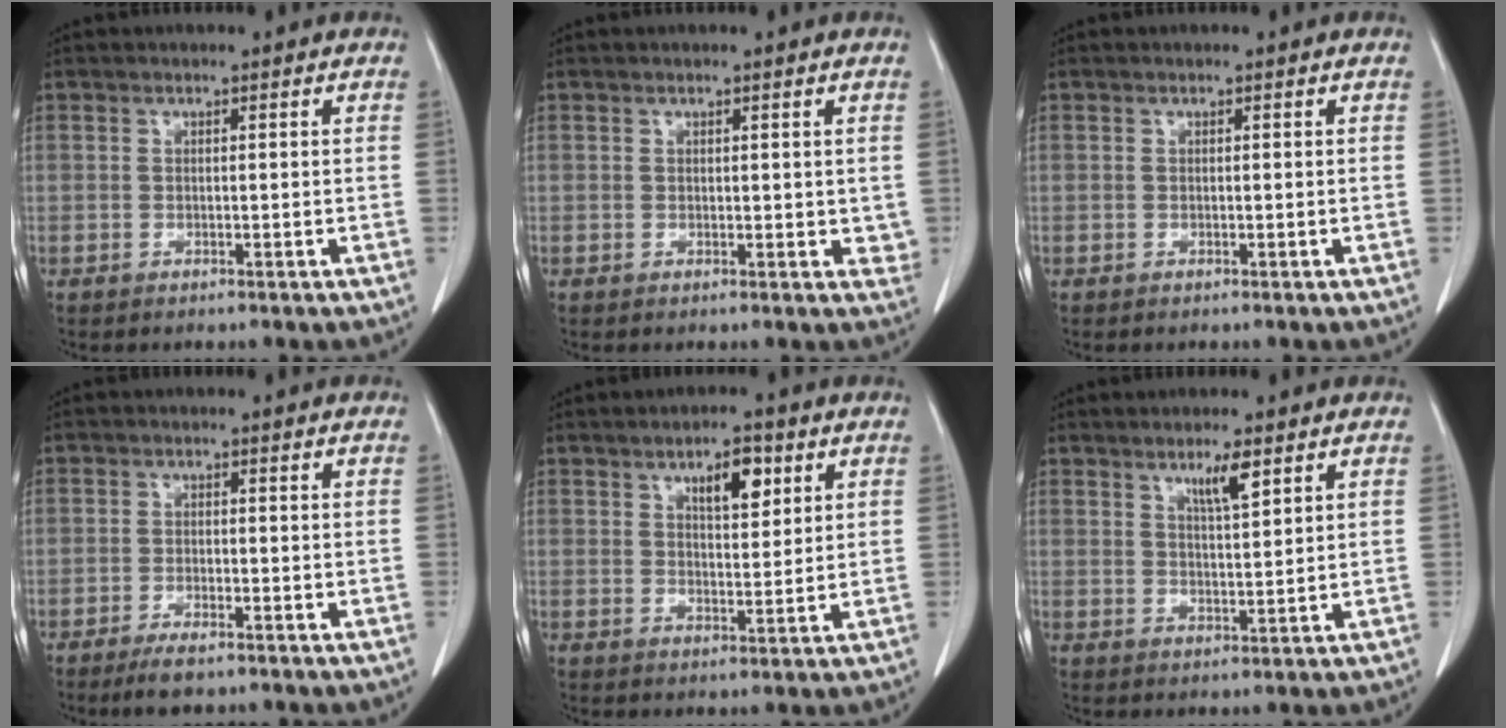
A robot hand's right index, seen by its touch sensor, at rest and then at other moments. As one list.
[{"total": 2.0, "force": [0.7, 1.4, 1.3], "torque": [-0.001, -0.004, 0.010]}, {"total": 0.0}, {"total": 3.5, "force": [-2.6, 0.8, 2.3], "torque": [-0.049, -0.004, -0.045]}, {"total": 5.8, "force": [2.9, 2.1, 4.6], "torque": [-0.073, 0.002, 0.047]}, {"total": 4.2, "force": [2.6, 0.4, 3.3], "torque": [-0.057, -0.004, 0.047]}]